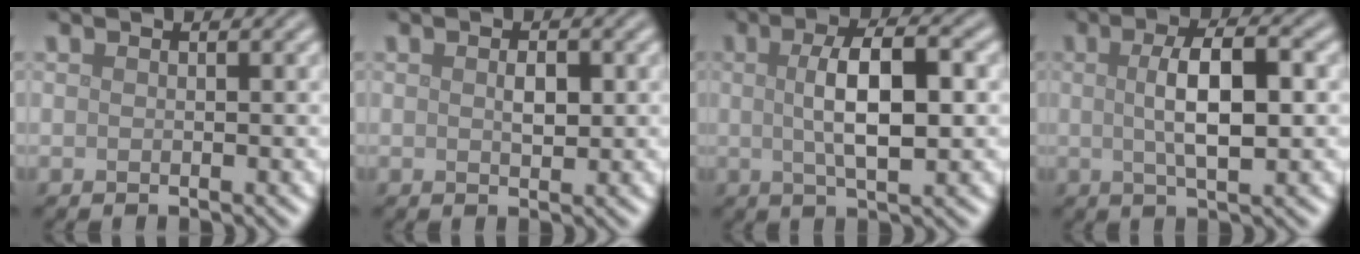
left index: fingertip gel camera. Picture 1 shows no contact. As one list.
[{"total": 1.5, "force": [0.2, 0.8, 1.3], "torque": [-0.024, 0.000, 0.004]}, {"total": 5.9, "force": [0.6, 1.8, 5.6], "torque": [-0.094, 0.008, 0.008]}, {"total": 5.3, "force": [0.5, 1.6, 5.1], "torque": [-0.088, 0.007, 0.008]}]